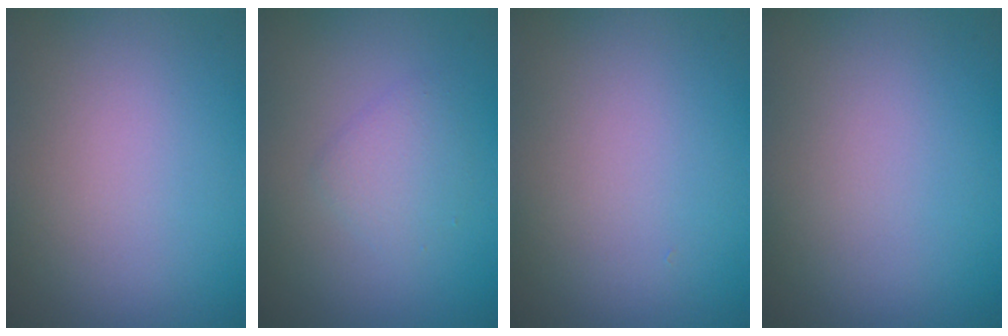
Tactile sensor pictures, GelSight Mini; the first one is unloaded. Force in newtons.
{"total": 1.9, "press": 1.9, "slide": 0.2}
{"total": 0.0}
{"total": 0.0}